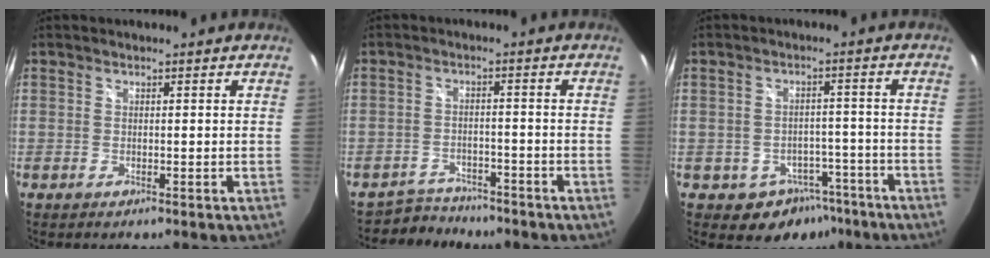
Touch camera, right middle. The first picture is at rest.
{"total": 6.0, "force": [-5.4, 2.6, 0.2], "torque": [-0.018, 0.005, -0.084]}
{"total": 7.3, "force": [-4.7, 5.3, 1.8], "torque": [-0.034, 0.024, -0.046]}